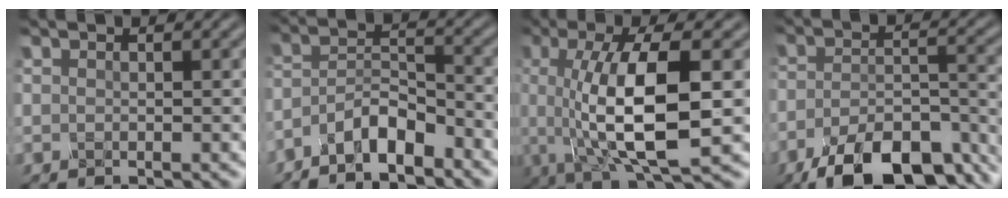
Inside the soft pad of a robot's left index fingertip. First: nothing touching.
{"total": 4.3, "force": [-3.6, 1.0, 2.1], "torque": [-0.038, 0.005, -0.076]}
{"total": 9.8, "force": [-0.7, 2.9, 9.3], "torque": [-0.158, -0.004, -0.013]}
{"total": 11.4, "force": [-8.1, 4.3, 6.8], "torque": [-0.109, -0.015, -0.135]}